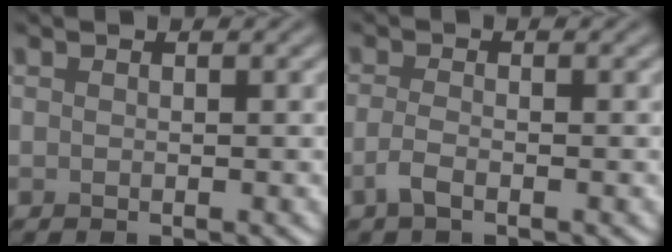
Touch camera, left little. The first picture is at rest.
{"total": 1.6, "force": [-0.8, 0.5, 1.3], "torque": [-0.031, 0.001, -0.021]}